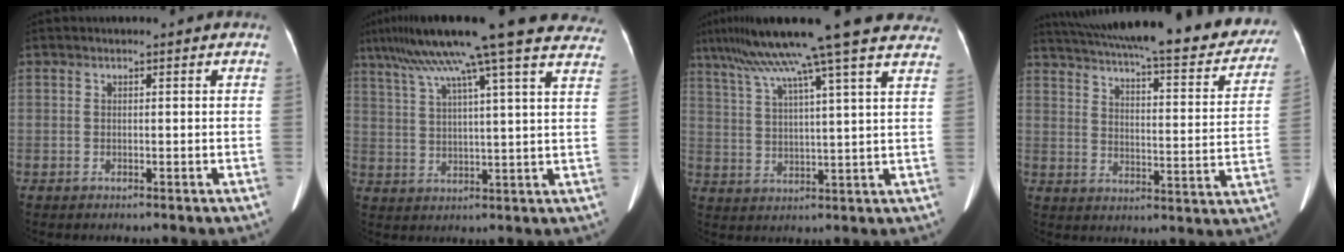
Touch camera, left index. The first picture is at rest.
{"total": 28.6, "force": [23.3, 1.2, 16.5], "torque": [-0.248, 0.012, 0.309]}
{"total": 24.7, "force": [20.0, 0.1, 14.4], "torque": [-0.249, 0.015, 0.275]}
{"total": 31.8, "force": [27.2, 5.4, 15.5], "torque": [-0.252, -0.048, 0.341]}